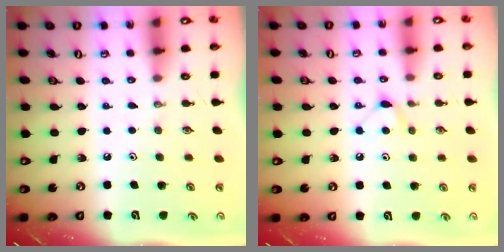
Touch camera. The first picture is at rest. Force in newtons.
{"total": 5.9, "press": 5.8, "slide": 0.8}